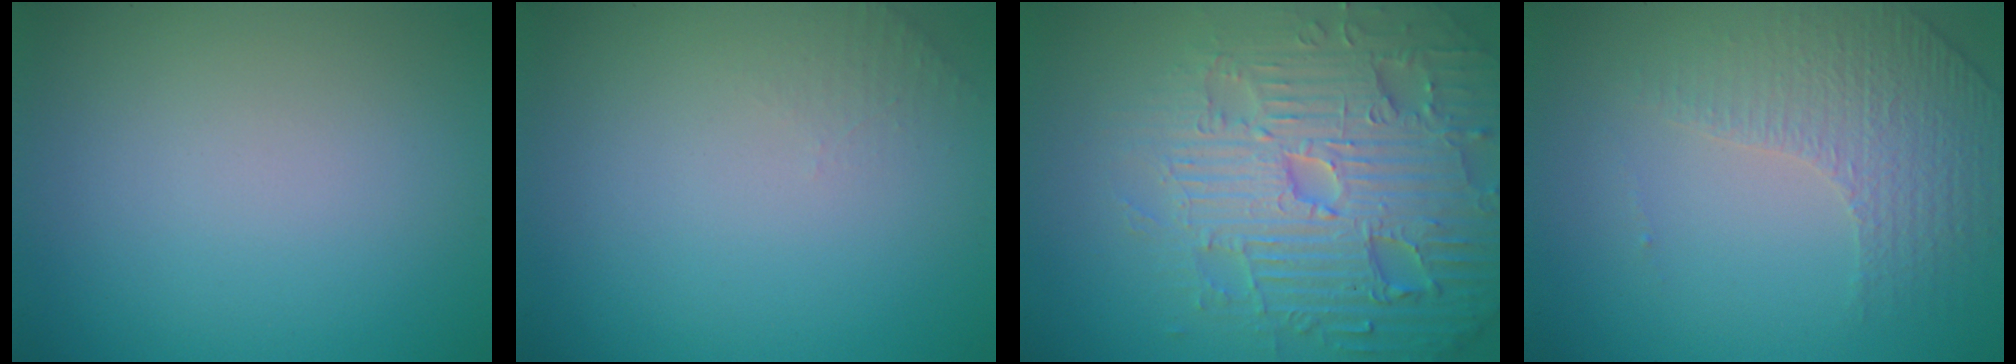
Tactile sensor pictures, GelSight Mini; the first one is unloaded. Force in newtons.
{"total": 1.0, "press": 0.9, "slide": 0.3}
{"total": 7.6, "press": 7.4, "slide": 1.8}
{"total": 4.4, "press": 2.8, "slide": 3.3}